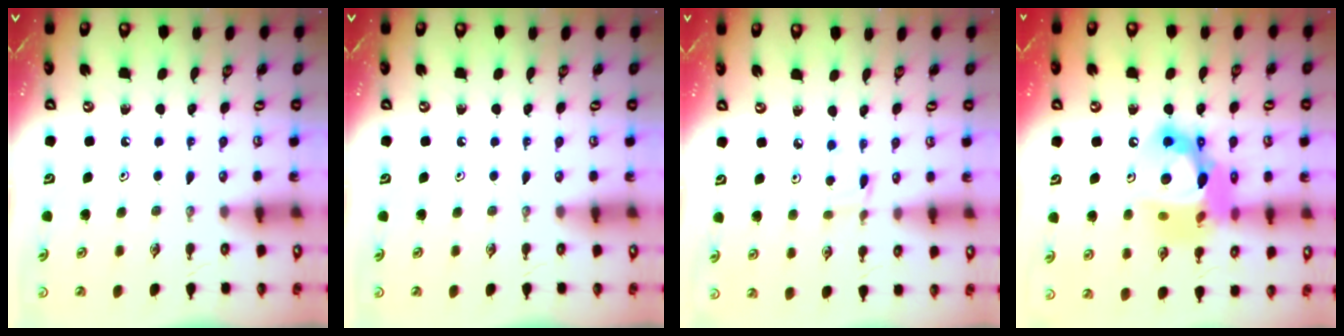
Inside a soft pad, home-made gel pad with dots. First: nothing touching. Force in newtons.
{"total": 0.0}
{"total": 2.5, "press": 2.4, "slide": 0.3}
{"total": 18.9, "press": 18.8, "slide": 1.2}